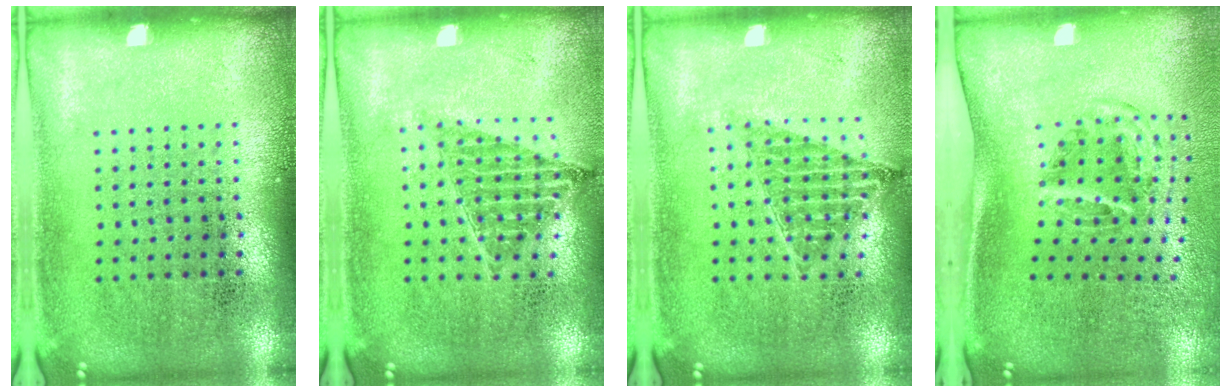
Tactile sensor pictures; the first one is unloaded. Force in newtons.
{"total": 0.9, "press": 0.9, "slide": 0.2}
{"total": 0.9, "press": 0.9, "slide": 0.2}
{"total": 2.0, "press": 1.2, "slide": 1.6}